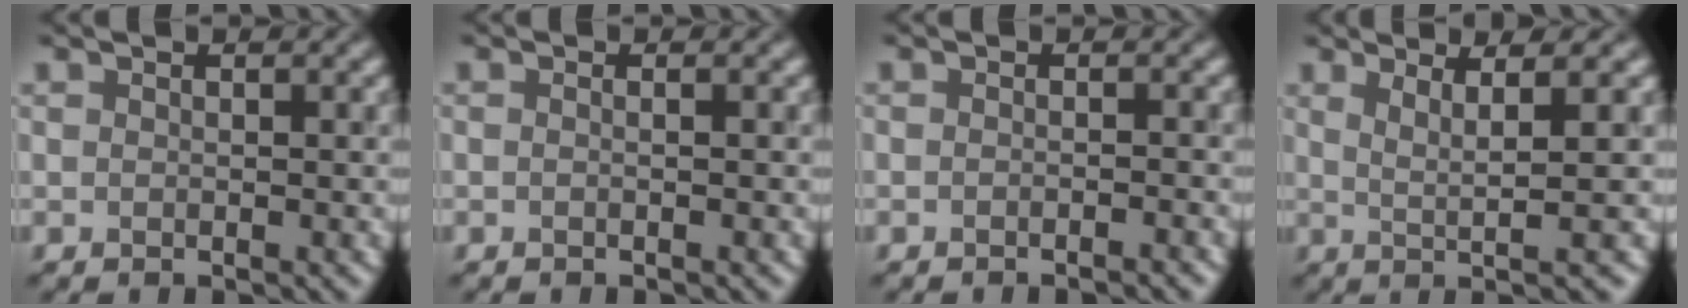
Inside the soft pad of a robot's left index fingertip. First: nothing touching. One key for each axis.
{"total": 1.3, "fx": 0.2, "fy": 0.9, "fz": 1.0, "tx": 0.008, "ty": 0.000, "tz": -0.024}
{"total": 1.5, "fx": -1.4, "fy": 0.2, "fz": 0.7, "tx": 0.002, "ty": 0.000, "tz": -0.017}
{"total": 3.3, "fx": 1.0, "fy": 0.0, "fz": 3.2, "tx": -0.064, "ty": 0.005, "tz": 0.034}